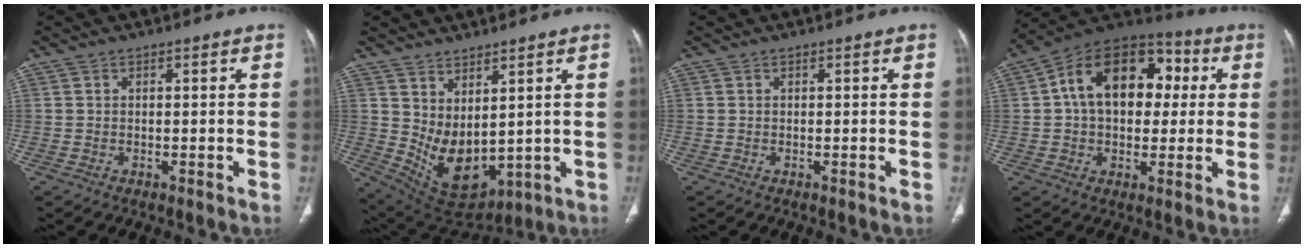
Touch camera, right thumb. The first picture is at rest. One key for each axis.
{"total": 11.1, "fx": 2.5, "fy": 6.2, "fz": 8.9, "tx": -0.143, "ty": -0.032, "tz": 0.081}
{"total": 0.0}
{"total": 19.6, "fx": 3.2, "fy": 13.0, "fz": 14.4, "tx": -0.198, "ty": 0.031, "tz": 0.042}